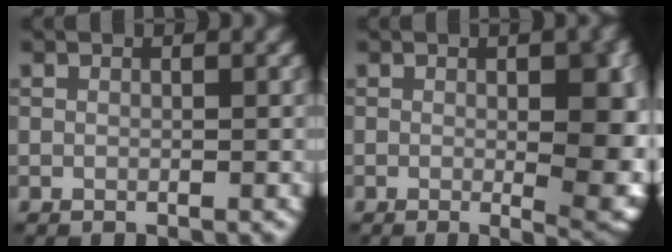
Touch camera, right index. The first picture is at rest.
{"total": 7.7, "force": [0.0, 2.0, 7.4], "torque": [-0.085, -0.007, 0.005]}